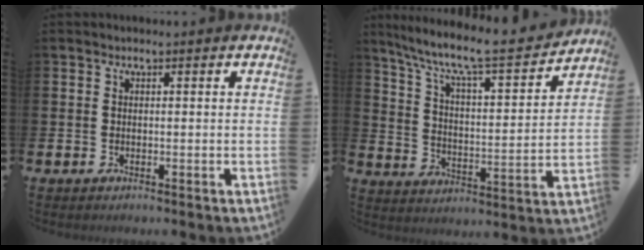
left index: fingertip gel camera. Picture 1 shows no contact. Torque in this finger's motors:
{"motor_torque": [0.97, -1.17, 0.69, 0.21]}